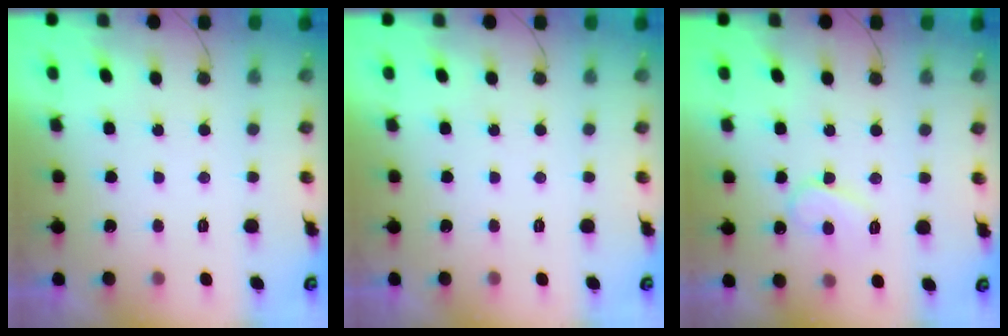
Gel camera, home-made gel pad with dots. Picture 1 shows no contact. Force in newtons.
{"total": 0.0}
{"total": 8.6, "press": 8.5, "slide": 0.8}